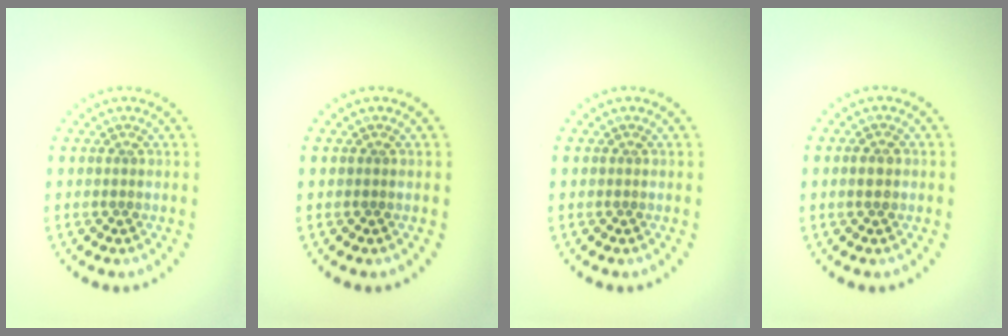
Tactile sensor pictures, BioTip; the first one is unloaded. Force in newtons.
{"total": 0.0}
{"total": 0.0}
{"total": 1.0, "press": 1.0, "slide": 0.1}